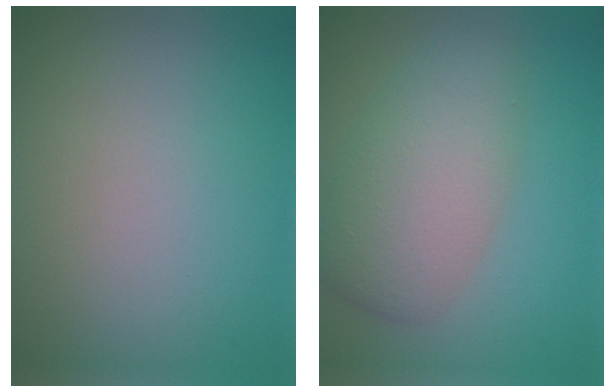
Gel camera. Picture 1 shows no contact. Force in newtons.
{"total": 5.8, "press": 5.7, "slide": 0.3}